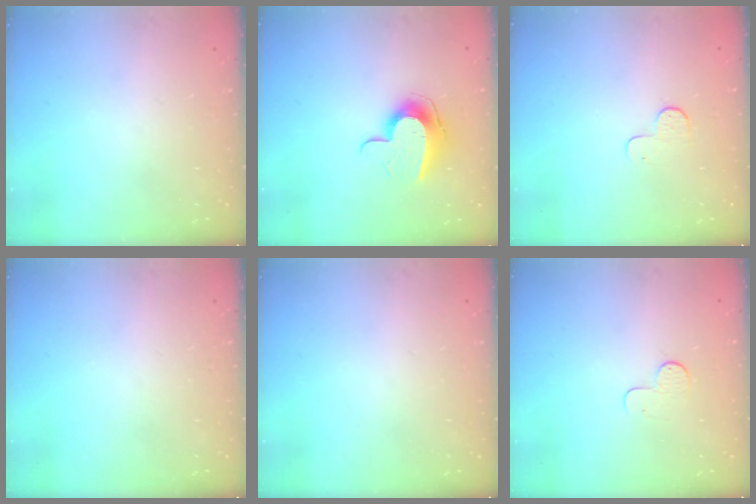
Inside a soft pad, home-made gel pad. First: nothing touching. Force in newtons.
{"total": 10.0, "press": 10.0, "slide": 0.3}
{"total": 5.0, "press": 5.0, "slide": 0.5}
{"total": 0.0}
{"total": 0.0}
{"total": 5.6, "press": 5.6, "slide": 0.5}